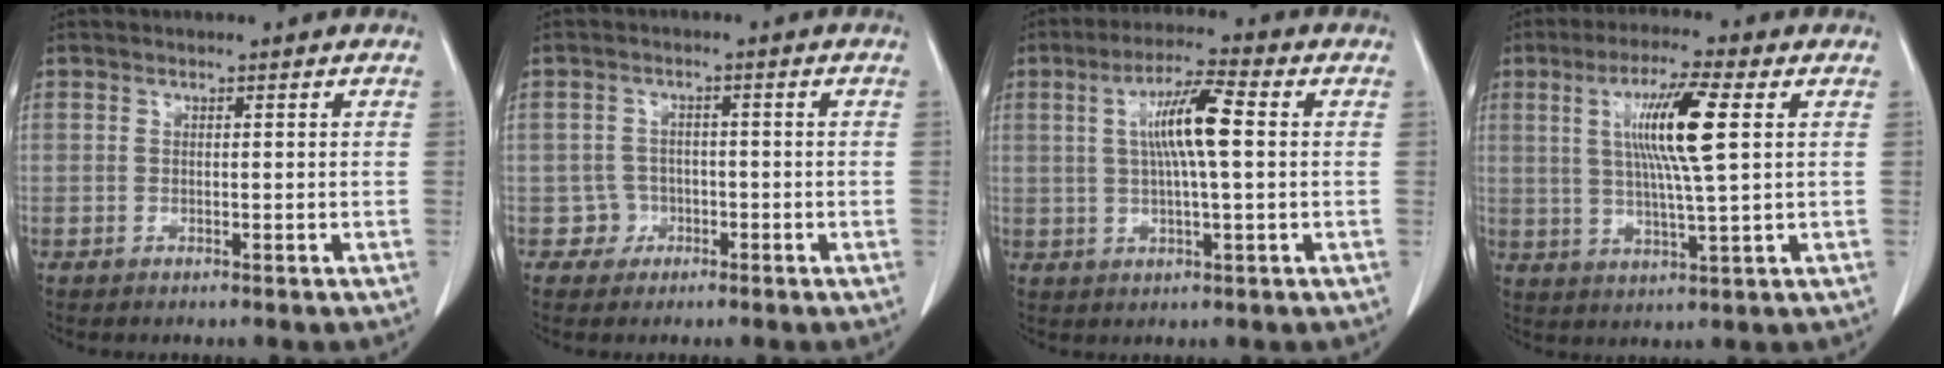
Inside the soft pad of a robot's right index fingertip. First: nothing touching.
{"total": 2.7, "force": [-1.2, 2.3, -0.4], "torque": [0.020, 0.014, -0.024]}
{"total": 8.3, "force": [1.3, 0.6, 8.2], "torque": [-0.154, 0.008, 0.019]}
{"total": 10.4, "force": [2.6, -0.1, 10.0], "torque": [-0.188, 0.003, 0.045]}